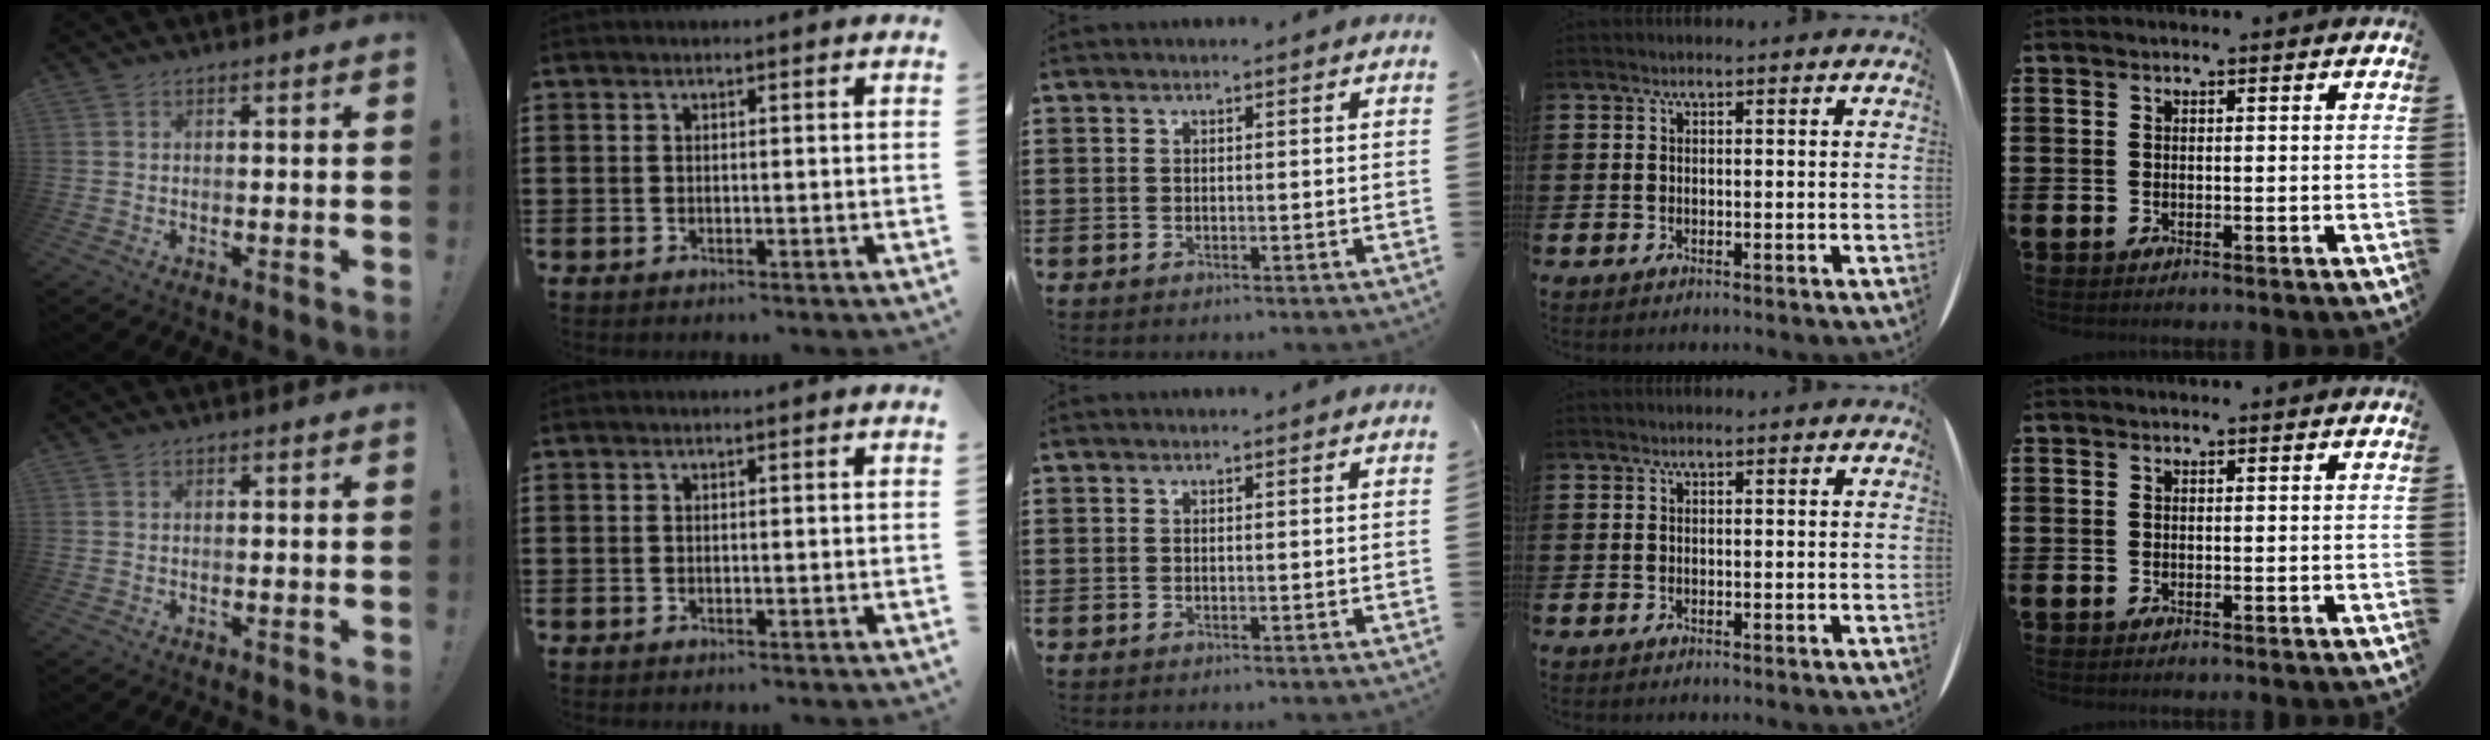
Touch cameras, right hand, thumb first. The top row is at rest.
{}